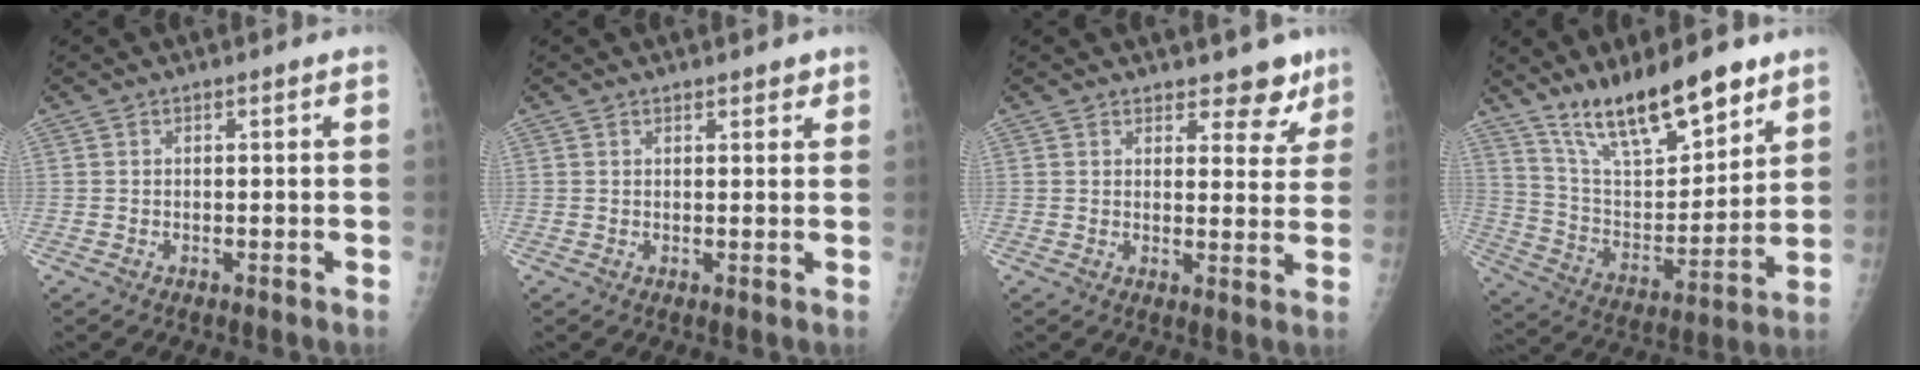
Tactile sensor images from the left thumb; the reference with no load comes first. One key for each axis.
{"total": 1.7, "fx": 1.3, "fy": 0.8, "fz": 0.7, "tx": 0.004, "ty": -0.007, "tz": 0.014}
{"total": 6.1, "fx": 4.9, "fy": 3.1, "fz": 1.9, "tx": 0.010, "ty": -0.033, "tz": 0.057}
{"total": 18.2, "fx": 13.3, "fy": 5.7, "fz": 11.0, "tx": -0.145, "ty": -0.078, "tz": 0.243}